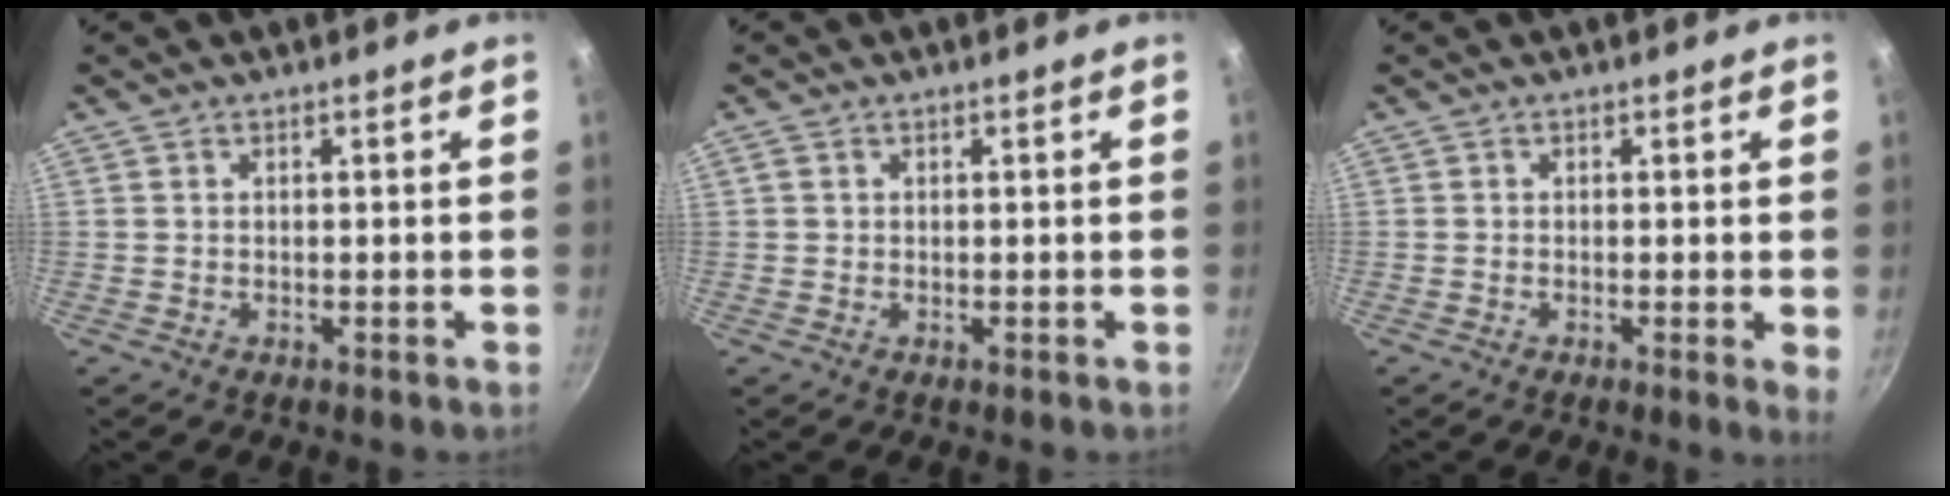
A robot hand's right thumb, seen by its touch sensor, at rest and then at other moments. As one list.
[{"total": 0.8, "force": [0.2, 0.8, 0.2], "torque": [-0.002, 0.002, 0.001]}, {"total": 2.2, "force": [0.0, 0.4, 2.2], "torque": [-0.029, -0.007, -0.004]}]